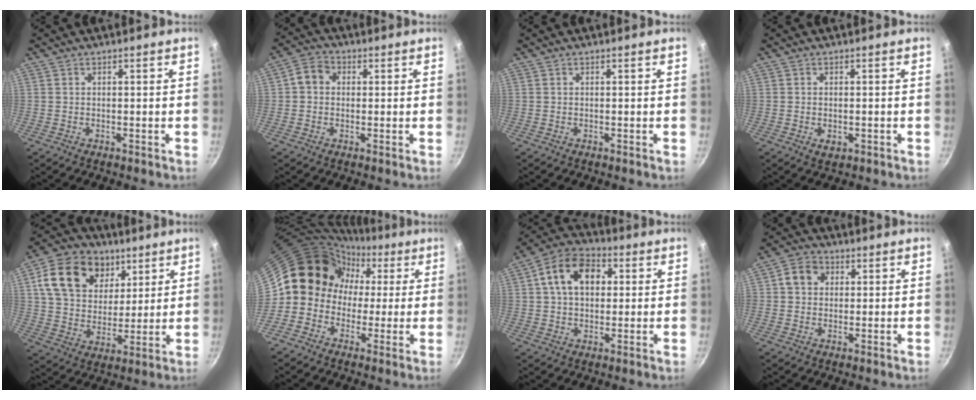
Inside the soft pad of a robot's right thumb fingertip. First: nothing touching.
{"total": 4.7, "force": [0.5, 4.0, 2.4], "torque": [-0.030, 0.010, -0.006]}
{"total": 0.0}
{"total": 2.2, "force": [-0.6, 1.4, 1.6], "torque": [-0.026, -0.004, -0.008]}
{"total": 18.5, "force": [7.8, 13.5, 10.0], "torque": [-0.154, -0.017, 0.130]}
{"total": 11.6, "force": [0.7, 10.7, 4.4], "torque": [-0.023, 0.037, -0.013]}
{"total": 12.4, "force": [2.8, 8.7, 8.4], "torque": [-0.113, 0.019, 0.028]}
{"total": 5.5, "force": [1.3, 4.7, 2.6], "torque": [-0.022, 0.007, 0.010]}